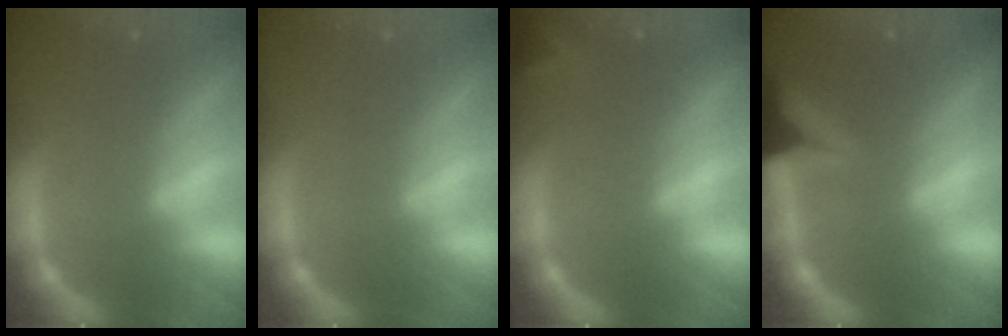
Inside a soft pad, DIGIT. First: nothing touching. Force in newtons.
{"total": 0.0}
{"total": 2.4}
{"total": 7.0}